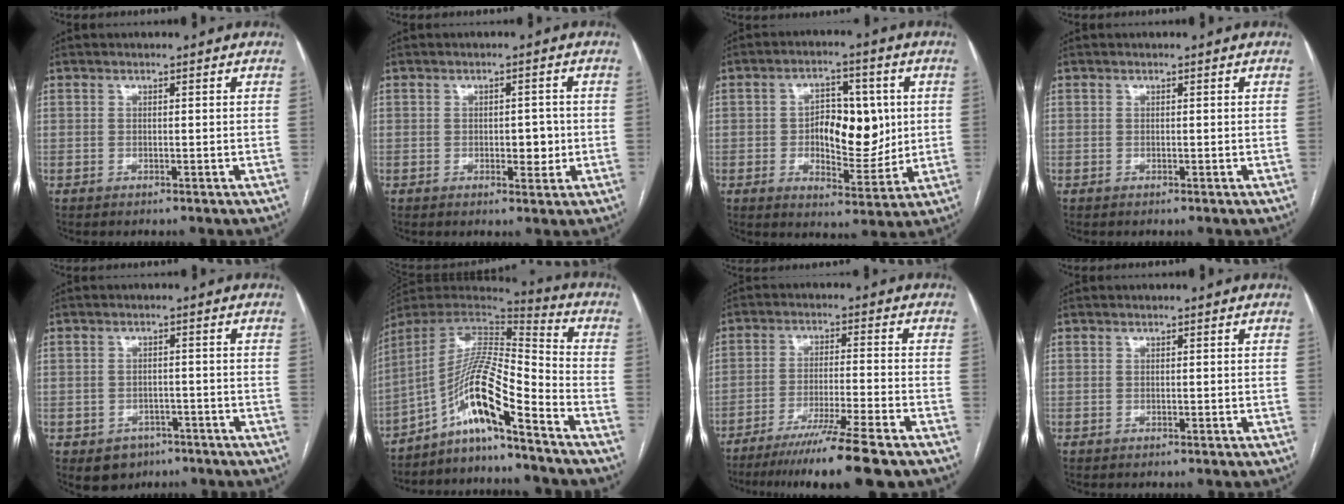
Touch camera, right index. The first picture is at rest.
{"total": 3.4, "force": [-0.3, 1.8, 2.8], "torque": [-0.033, 0.002, 0.001]}
{"total": 10.3, "force": [0.7, 5.1, 8.9], "torque": [-0.137, 0.016, 0.020]}
{"total": 0.0}
{"total": 4.6, "force": [-2.7, 3.6, 1.1], "torque": [-0.010, 0.007, -0.032]}
{"total": 13.4, "force": [-8.6, 0.3, 10.3], "torque": [-0.188, 0.016, -0.155]}
{"total": 13.4, "force": [-10.3, -1.3, 8.4], "torque": [-0.133, -0.042, -0.163]}
{"total": 0.0}